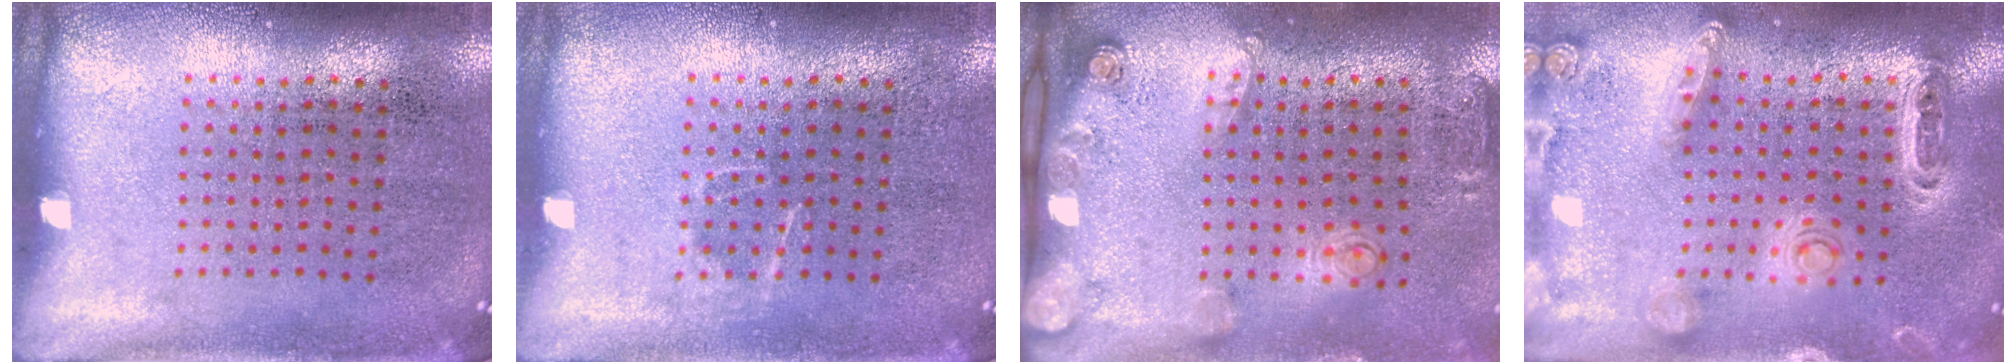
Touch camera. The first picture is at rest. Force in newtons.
{"total": 0.7, "press": 0.6, "slide": 0.3}
{"total": 2.0, "press": 1.4, "slide": 1.4}
{"total": 1.3, "press": 1.2, "slide": 0.2}